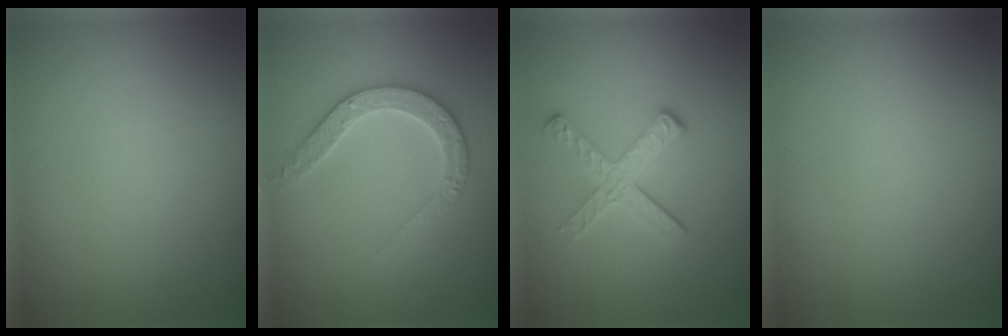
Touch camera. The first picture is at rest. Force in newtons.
{"total": 2.9, "press": 2.9, "slide": 0.5}
{"total": 3.2, "press": 2.6, "slide": 1.8}
{"total": 0.0}